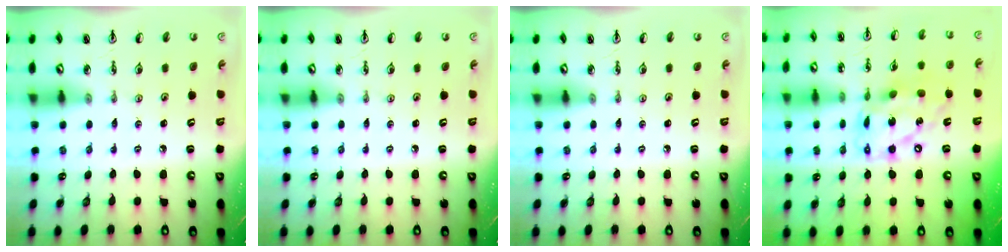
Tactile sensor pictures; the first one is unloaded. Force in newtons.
{"total": 0.0}
{"total": 0.0}
{"total": 17.5, "press": 17.4, "slide": 1.4}